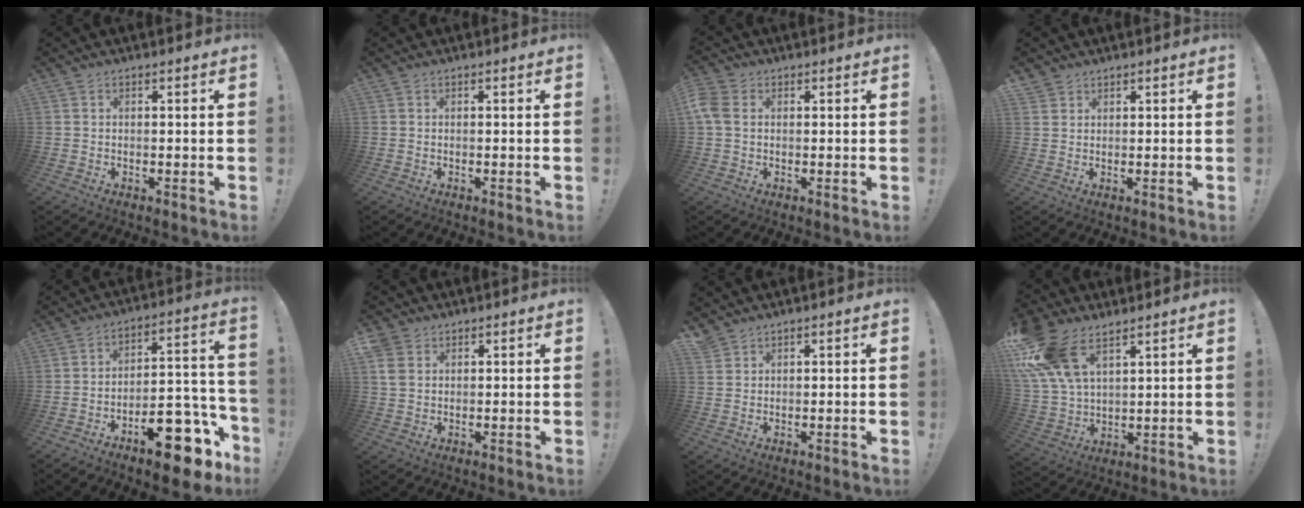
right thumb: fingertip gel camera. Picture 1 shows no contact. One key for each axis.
{"total": 0.0}
{"total": 5.4, "fx": 0.9, "fy": 4.0, "fz": 3.4, "tx": -0.089, "ty": 0.003, "tz": 0.018}
{"total": 2.1, "fx": 1.7, "fy": 1.2, "fz": 0.0, "tx": 0.001, "ty": -0.008, "tz": 0.033}
{"total": 17.8, "fx": -11.5, "fy": 6.5, "fz": 11.9, "tx": -0.125, "ty": 0.087, "tz": -0.178}
{"total": 4.5, "fx": 2.1, "fy": 3.5, "fz": 2.0, "tx": -0.036, "ty": 0.000, "tz": 0.045}
{"total": 2.3, "fx": 2.1, "fy": 0.7, "fz": 0.5, "tx": -0.009, "ty": -0.014, "tz": 0.040}
{"total": 16.6, "fx": 10.2, "fy": 8.8, "fz": 9.6, "tx": -0.202, "ty": -0.048, "tz": 0.196}